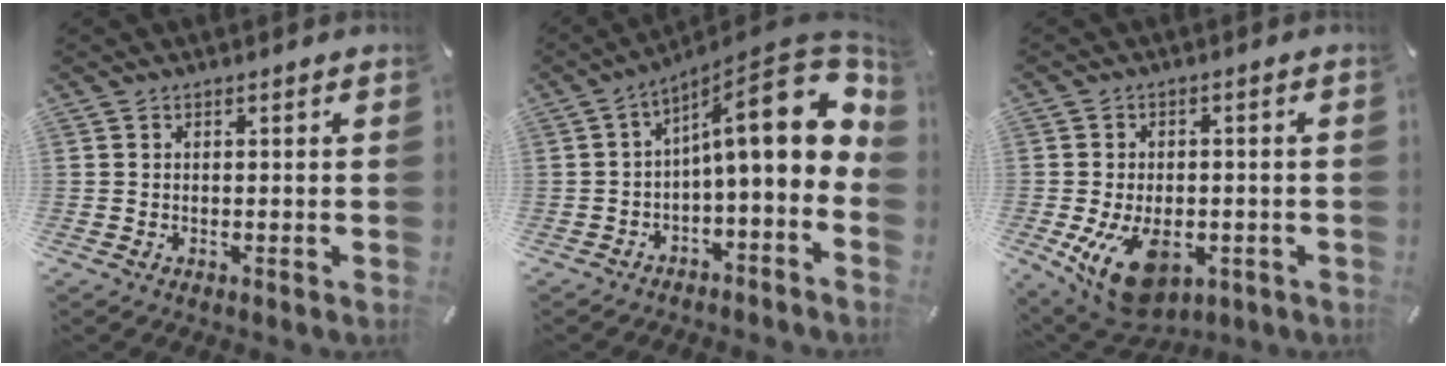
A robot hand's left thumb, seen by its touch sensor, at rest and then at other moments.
{"total": 19.2, "force": [4.8, 6.5, 17.4], "torque": [-0.238, -0.042, 0.076]}
{"total": 12.0, "force": [-4.1, 7.4, 8.5], "torque": [-0.157, 0.005, -0.068]}